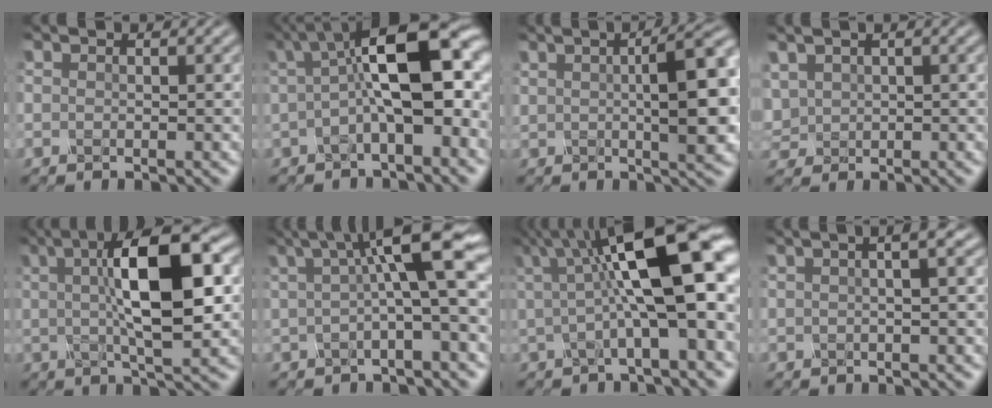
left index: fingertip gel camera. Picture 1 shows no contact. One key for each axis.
{"total": 10.4, "fx": 1.0, "fy": 3.6, "fz": 9.7, "tx": -0.148, "ty": 0.025, "tz": 0.007}
{"total": 8.1, "fx": 1.4, "fy": 2.3, "fz": 7.7, "tx": -0.097, "ty": 0.013, "tz": 0.023}
{"total": 2.3, "fx": 0.9, "fy": 1.9, "fz": 0.9, "tx": -0.030, "ty": 0.002, "tz": 0.020}
{"total": 10.6, "fx": 2.2, "fy": 3.0, "fz": 9.9, "tx": -0.147, "ty": 0.015, "tz": 0.033}
{"total": 8.2, "fx": 2.1, "fy": 1.7, "fz": 7.8, "tx": -0.105, "ty": 0.023, "tz": 0.023}
{"total": 12.1, "fx": 2.4, "fy": 3.2, "fz": 11.5, "tx": -0.165, "ty": 0.024, "tz": 0.032}
{"total": 3.1, "fx": 1.1, "fy": 1.0, "fz": 2.7, "tx": -0.024, "ty": 0.016, "tz": 0.002}